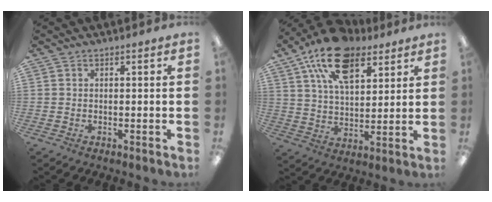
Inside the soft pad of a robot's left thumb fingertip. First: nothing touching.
{"total": 18.0, "force": [10.5, 9.5, 11.0], "torque": [-0.191, -0.033, 0.187]}